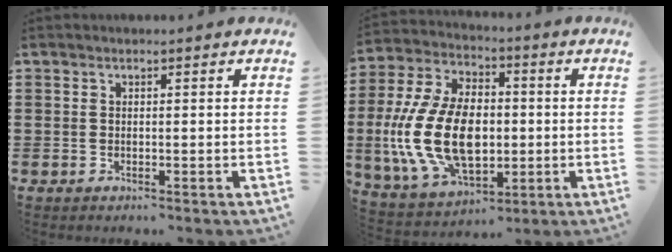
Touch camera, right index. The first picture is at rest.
{"total": 16.0, "force": [-1.6, 9.8, 12.6], "torque": [-0.296, -0.001, -0.029]}